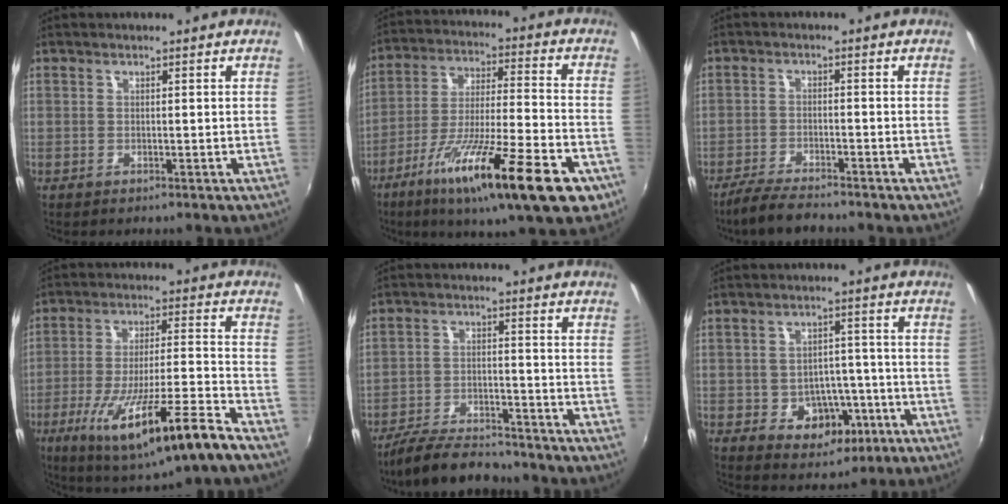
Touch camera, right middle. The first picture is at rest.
{"total": 23.0, "force": [-12.5, 3.8, 18.9], "torque": [-0.330, -0.067, -0.204]}
{"total": 5.9, "force": [-5.2, 1.0, 2.5], "torque": [-0.074, -0.013, -0.098]}
{"total": 18.4, "force": [-10.7, 1.6, 14.9], "torque": [-0.275, -0.054, -0.172]}
{"total": 10.4, "force": [-9.4, 2.6, 3.7], "torque": [-0.099, -0.006, -0.157]}
{"total": 9.0, "force": [-3.4, 7.0, 4.4], "torque": [-0.077, 0.016, -0.029]}